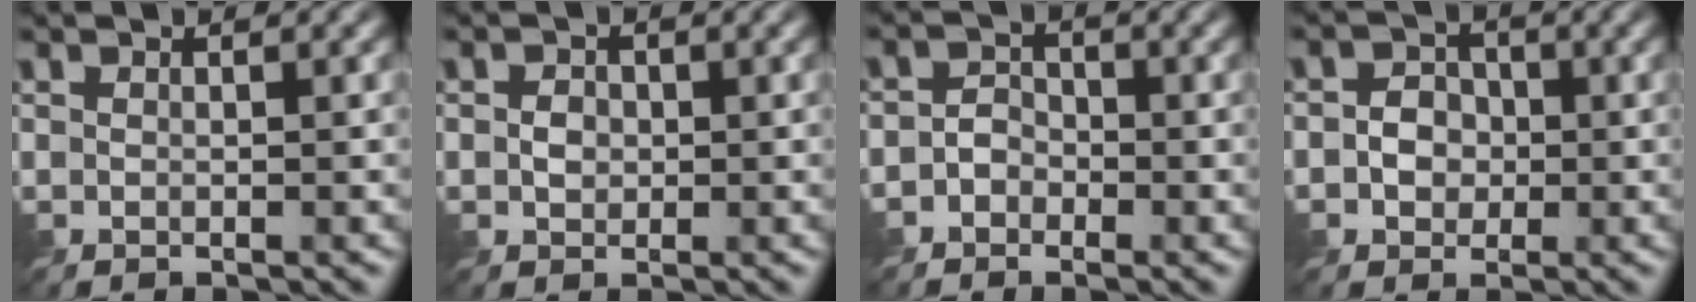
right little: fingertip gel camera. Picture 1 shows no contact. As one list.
[{"total": 1.4, "force": [-0.2, 1.2, 0.6], "torque": [-0.012, -0.001, -0.008]}, {"total": 2.0, "force": [-1.1, 1.6, 0.5], "torque": [0.016, 0.005, -0.031]}, {"total": 2.8, "force": [-0.6, 2.5, 1.2], "torque": [-0.009, 0.001, -0.024]}]